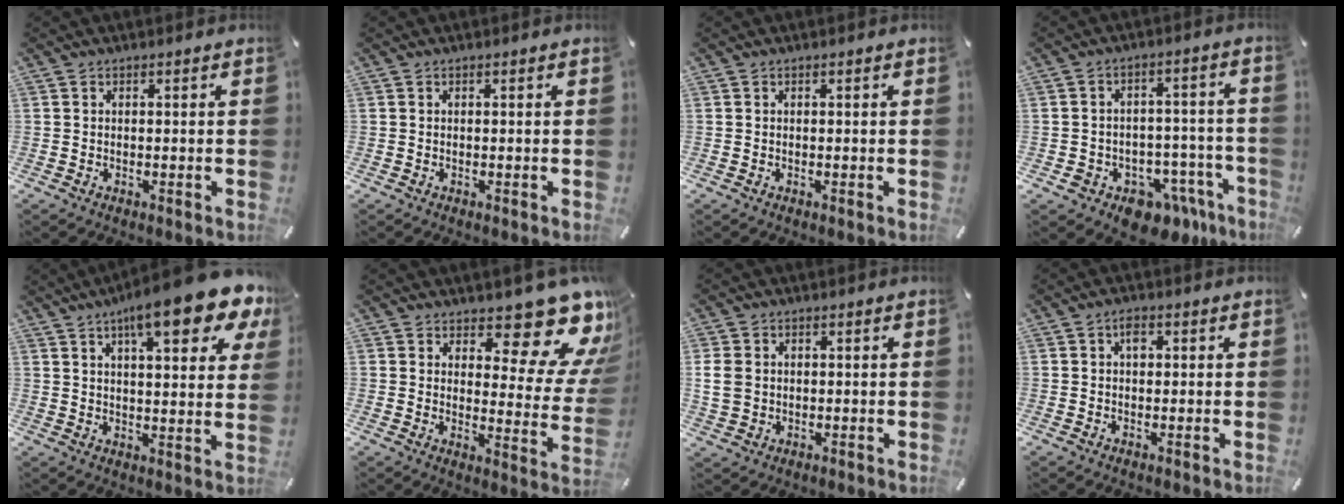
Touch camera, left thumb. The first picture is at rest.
{"total": 0.0}
{"total": 0.0}
{"total": 8.5, "force": [-4.8, 6.3, 3.0], "torque": [-0.021, 0.021, -0.076]}
{"total": 16.9, "force": [10.5, 4.5, 12.4], "torque": [-0.189, -0.048, 0.165]}
{"total": 15.4, "force": [10.8, 6.4, 8.9], "torque": [-0.101, -0.100, 0.174]}
{"total": 4.9, "force": [0.5, 4.2, 2.5], "torque": [-0.062, 0.004, 0.009]}
{"total": 2.2, "force": [0.5, 1.5, 1.6], "torque": [-0.027, 0.004, 0.005]}